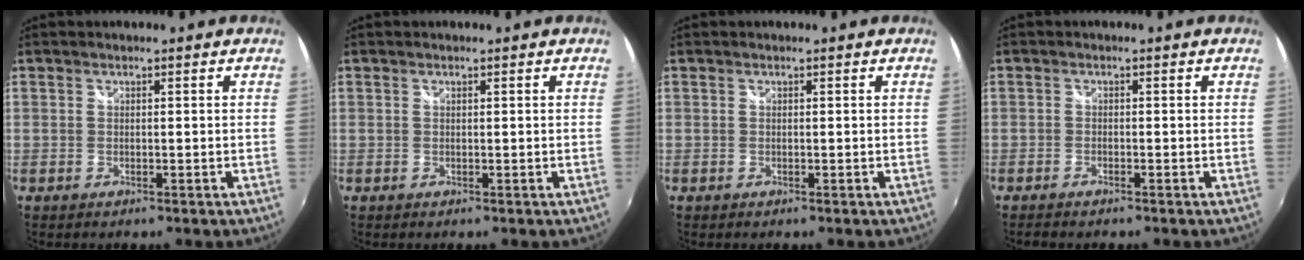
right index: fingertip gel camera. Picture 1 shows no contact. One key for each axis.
{"total": 0.0}
{"total": 0.0}
{"total": 1.5, "fx": -1.4, "fy": 0.4, "fz": 0.5, "tx": -0.016, "ty": -0.006, "tz": -0.028}